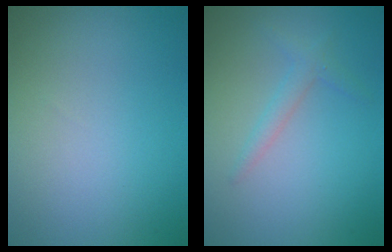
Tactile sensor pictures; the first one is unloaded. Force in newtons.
{"total": 1.5, "press": 1.5, "slide": 0.1}